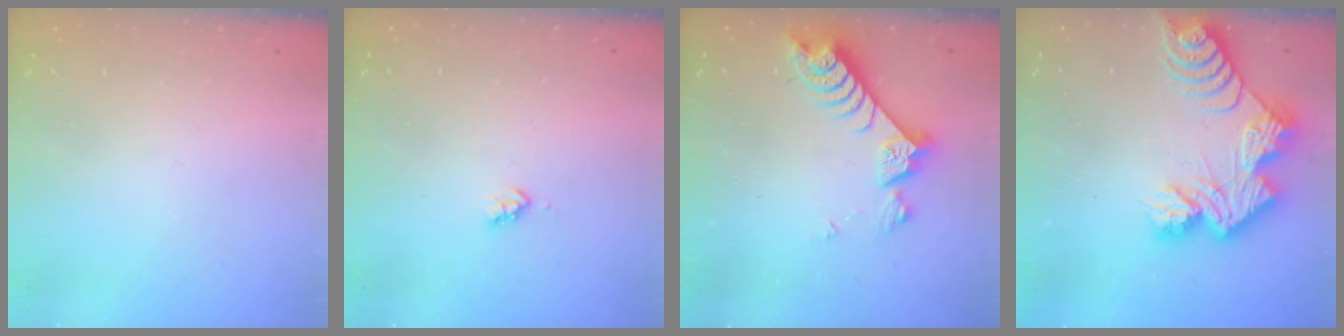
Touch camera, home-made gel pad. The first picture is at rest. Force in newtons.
{"total": 2.3, "press": 2.3, "slide": 0.4}
{"total": 7.5, "press": 7.4, "slide": 0.9}
{"total": 14.2, "press": 14.2, "slide": 1.0}